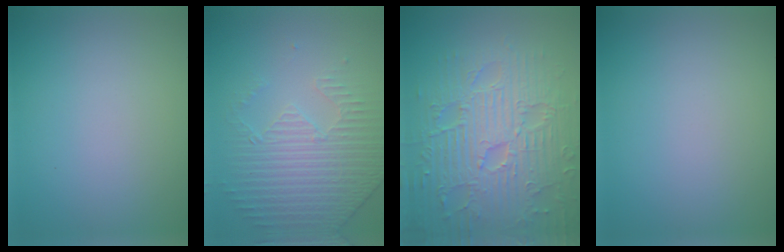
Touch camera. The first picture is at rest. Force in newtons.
{"total": 4.4, "press": 3.5, "slide": 2.6}
{"total": 9.4, "press": 6.8, "slide": 6.4}
{"total": 0.0}